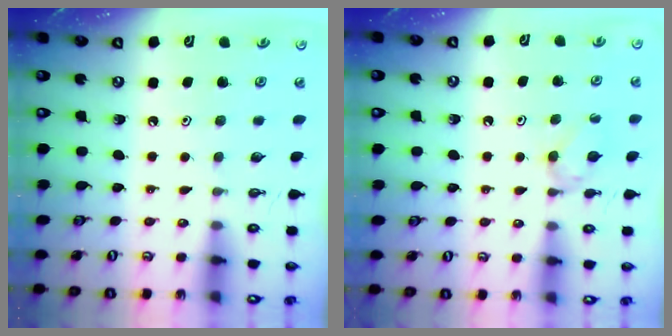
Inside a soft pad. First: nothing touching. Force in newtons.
{"total": 6.0, "press": 6.0, "slide": 0.9}